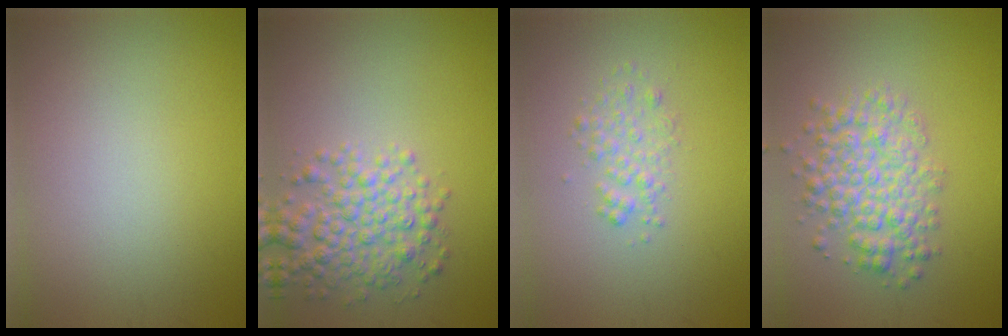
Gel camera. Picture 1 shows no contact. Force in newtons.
{"total": 4.5, "press": 4.5, "slide": 0.1}
{"total": 1.7, "press": 1.7, "slide": 0.1}
{"total": 4.9, "press": 4.8, "slide": 0.2}